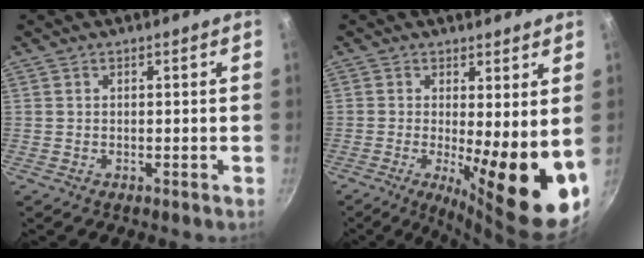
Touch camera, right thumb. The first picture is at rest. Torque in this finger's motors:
{"motor_torque": [-0.36, 1.45, 1.78, -0.34, 0.32]}